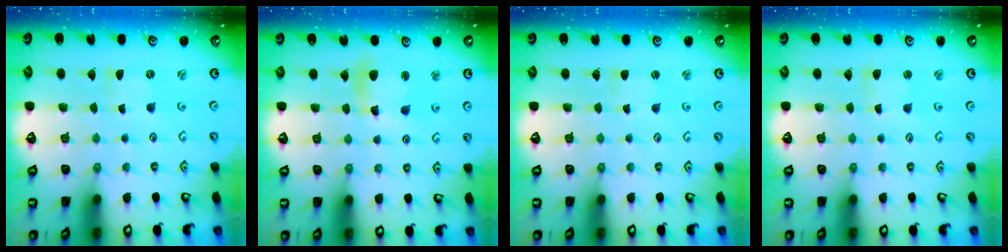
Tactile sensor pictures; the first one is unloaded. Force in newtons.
{"total": 11.1, "press": 11.0, "slide": 1.5}
{"total": 2.4, "press": 2.4, "slide": 0.3}
{"total": 1.6, "press": 1.5, "slide": 0.3}